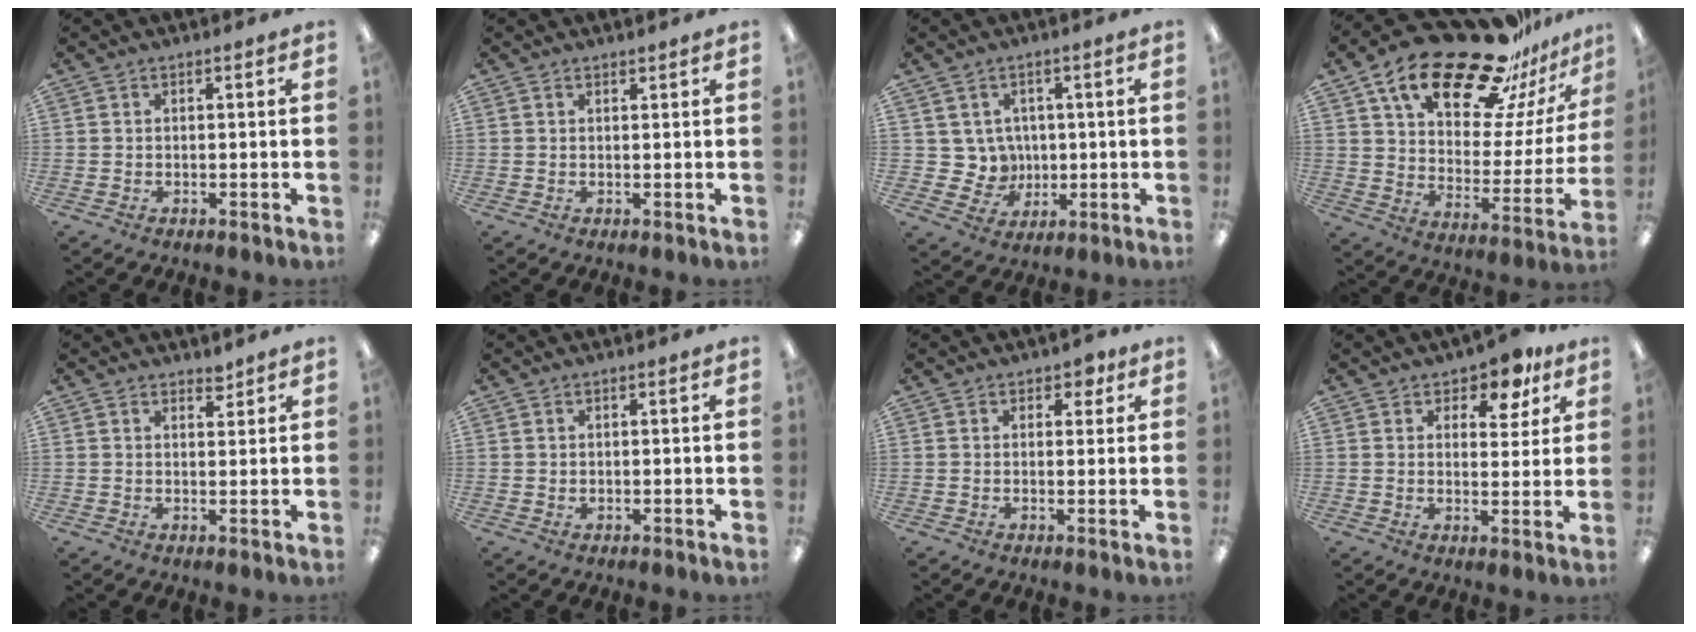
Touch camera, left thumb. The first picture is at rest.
{"total": 0.8, "force": [0.8, 0.3, 0.1], "torque": [0.006, -0.003, 0.013]}
{"total": 6.4, "force": [2.3, 6.0, 0.1], "torque": [-0.017, -0.011, 0.049]}
{"total": 25.2, "force": [18.2, 10.9, 13.7], "torque": [-0.213, -0.122, 0.309]}
{"total": 2.5, "force": [2.2, 0.9, 0.6], "torque": [0.003, -0.014, 0.038]}
{"total": 0.6, "force": [0.4, 0.5, 0.1], "torque": [0.007, -0.001, 0.004]}
{"total": 3.0, "force": [1.7, 2.1, 1.3], "torque": [-0.004, -0.005, 0.025]}
{"total": 6.6, "force": [4.9, 3.3, 3.1], "torque": [-0.030, -0.032, 0.079]}